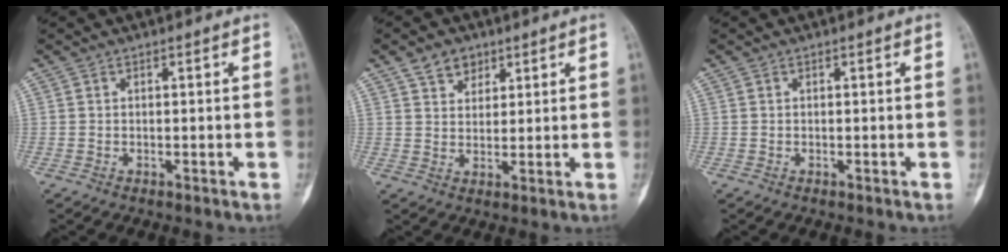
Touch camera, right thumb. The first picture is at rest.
{"total": 4.9, "force": [3.2, 3.3, 1.8], "torque": [-0.009, -0.018, 0.057]}
{"total": 0.0}